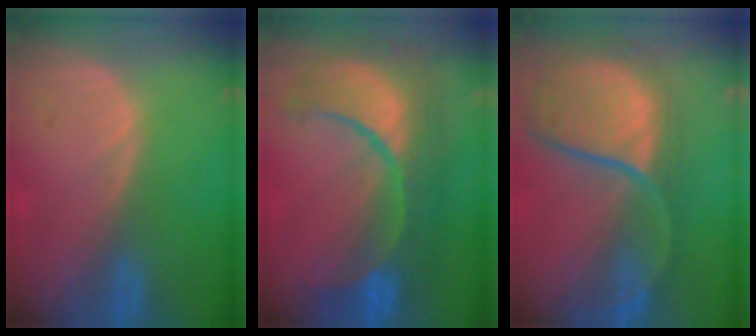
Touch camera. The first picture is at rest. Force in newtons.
{"total": 11.9, "press": 11.8, "slide": 1.4}
{"total": 11.9, "press": 9.8, "slide": 6.7}